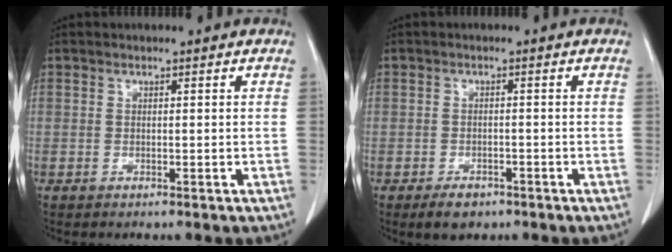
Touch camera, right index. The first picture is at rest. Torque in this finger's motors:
{"motor_torque": [-1.22, 0.49, -0.68, -0.21]}